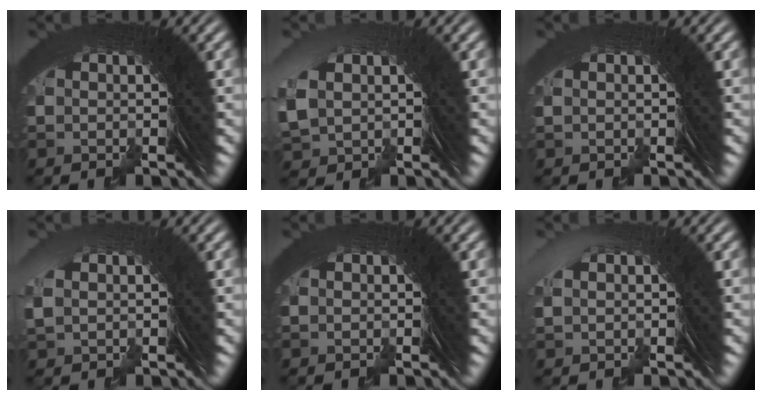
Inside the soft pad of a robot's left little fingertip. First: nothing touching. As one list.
[{"total": 0.9, "force": [0.3, 0.8, 0.2], "torque": [-0.021, 0.006, 0.014]}, {"total": 0.8, "force": [-0.1, -0.5, -0.6], "torque": [0.011, 0.004, 0.000]}, {"total": 0.6, "force": [0.0, -0.5, -0.3], "torque": [-0.005, 0.010, 0.007]}, {"total": 0.6, "force": [-0.3, -0.3, -0.4], "torque": [0.007, 0.001, -0.005]}, {"total": 0.6, "force": [0.1, -0.5, -0.3], "torque": [-0.003, 0.012, 0.005]}]